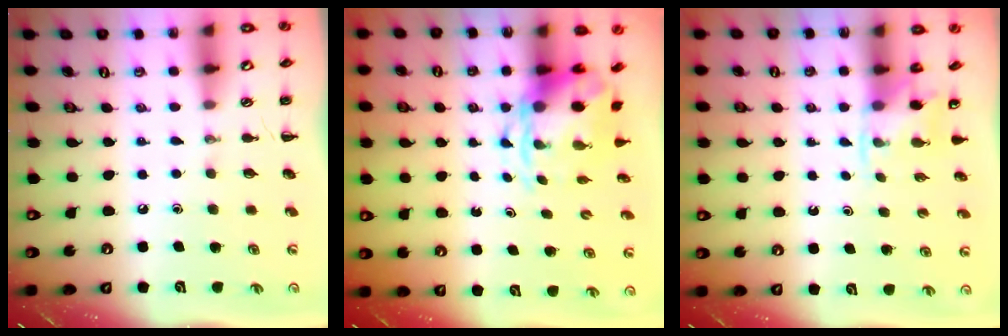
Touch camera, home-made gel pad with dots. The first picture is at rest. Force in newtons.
{"total": 4.7, "press": 4.6, "slide": 0.9}
{"total": 2.6, "press": 2.5, "slide": 0.9}